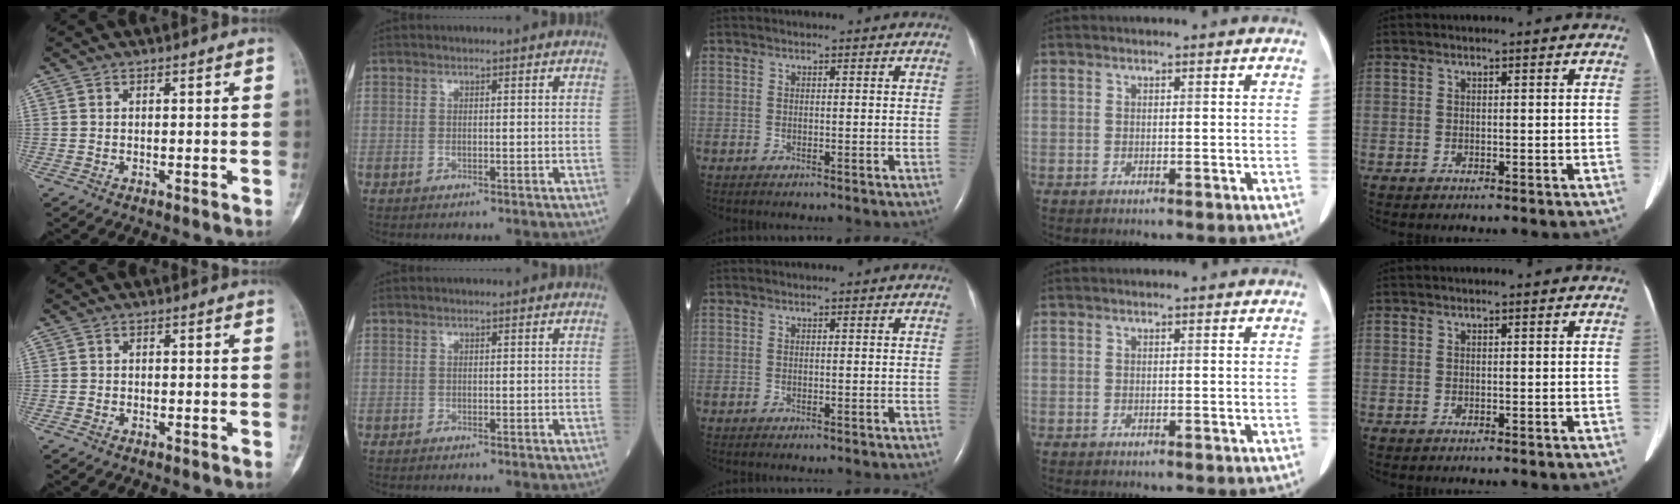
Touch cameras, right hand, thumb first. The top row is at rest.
{"thumb": {"total": 0.6, "force": [-0.4, 0.4, 0.0], "torque": [-0.001, 0.004, -0.011]}}